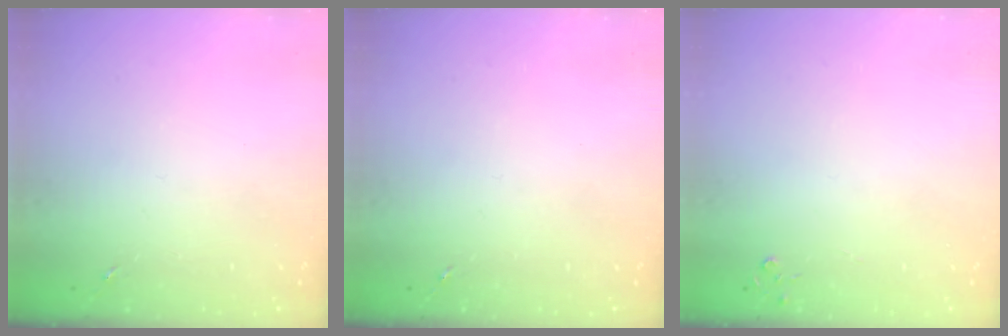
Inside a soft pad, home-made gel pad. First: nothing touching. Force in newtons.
{"total": 0.0}
{"total": 2.7, "press": 2.7, "slide": 0.3}